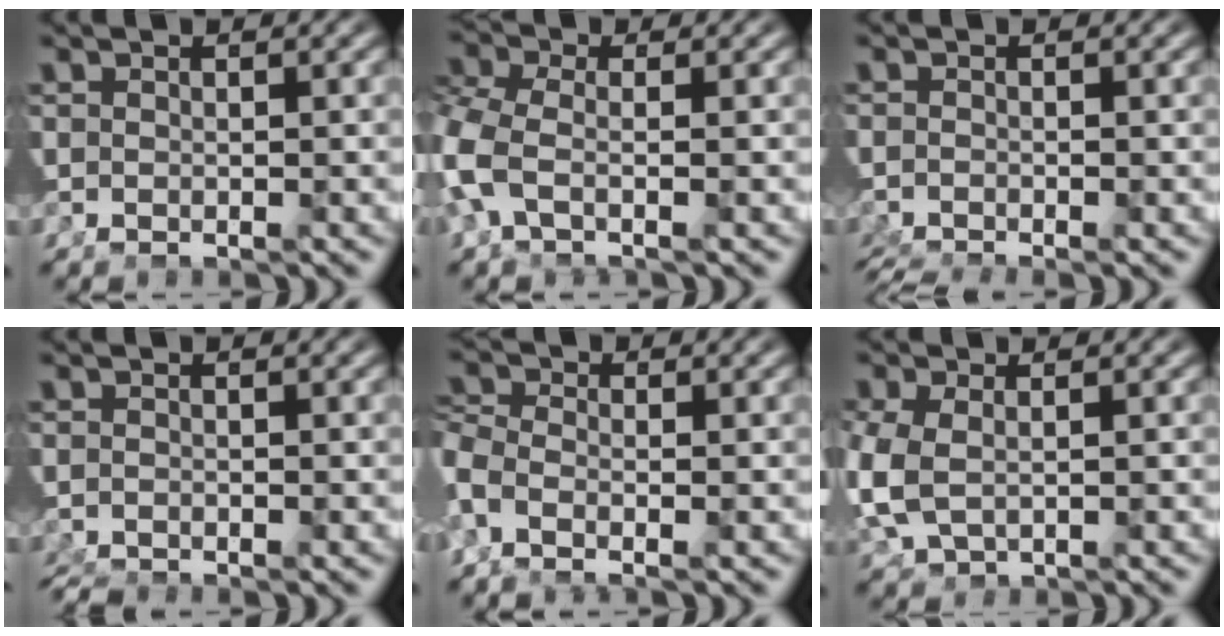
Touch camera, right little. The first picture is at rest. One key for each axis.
{"total": 3.7, "fx": -0.8, "fy": 1.9, "fz": 3.1, "tx": -0.091, "ty": -0.018, "tz": -0.005}
{"total": 2.6, "fx": -2.2, "fy": 1.0, "fz": 1.0, "tx": -0.024, "ty": -0.013, "tz": -0.031}
{"total": 1.5, "fx": -1.5, "fy": 0.0, "fz": 0.3, "tx": -0.010, "ty": -0.011, "tz": -0.020}
{"total": 3.2, "fx": -1.1, "fy": 1.9, "fz": 2.4, "tx": -0.067, "ty": -0.010, "tz": -0.016}
{"total": 2.9, "fx": 0.0, "fy": 1.6, "fz": 2.4, "tx": -0.073, "ty": -0.011, "tz": 0.017}